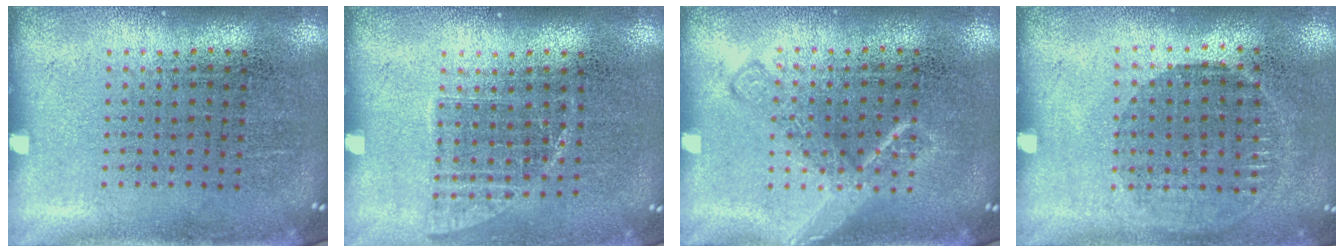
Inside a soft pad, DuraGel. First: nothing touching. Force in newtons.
{"total": 0.8, "press": 0.8, "slide": 0.3}
{"total": 2.2, "press": 2.2, "slide": 0.3}
{"total": 0.9, "press": 0.8, "slide": 0.3}